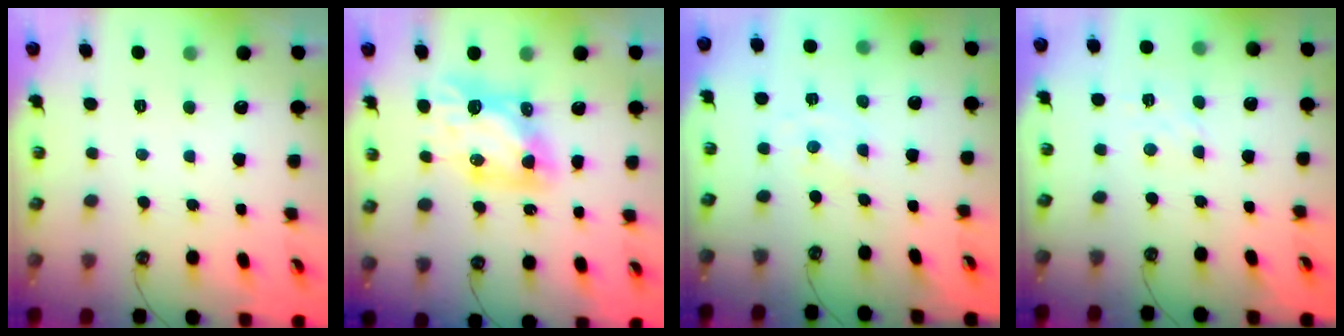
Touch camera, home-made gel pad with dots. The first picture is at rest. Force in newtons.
{"total": 10.4, "press": 10.3, "slide": 1.0}
{"total": 0.0}
{"total": 2.5, "press": 2.4, "slide": 0.4}